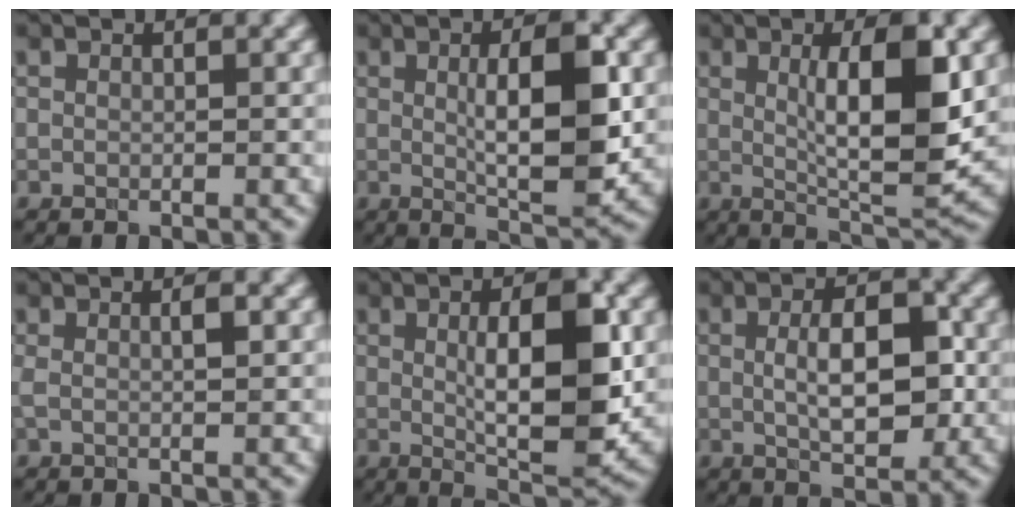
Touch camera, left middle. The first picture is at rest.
{"total": 8.0, "force": [0.5, 2.1, 7.7], "torque": [-0.111, -0.001, 0.008]}
{"total": 8.9, "force": [1.1, 2.1, 8.6], "torque": [-0.125, -0.009, 0.021]}
{"total": 1.6, "force": [0.3, 0.1, 1.6], "torque": [-0.032, 0.006, 0.000]}
{"total": 9.1, "force": [0.5, 2.6, 8.7], "torque": [-0.125, -0.001, 0.009]}
{"total": 6.0, "force": [0.1, 2.3, 5.5], "torque": [-0.092, 0.002, 0.001]}